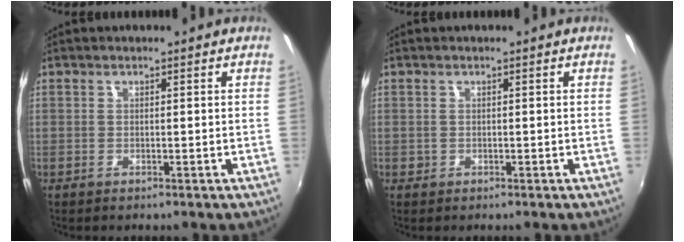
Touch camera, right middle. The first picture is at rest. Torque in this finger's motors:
{"motor_torque": [0.21, -0.21, 0.00, 0.01]}